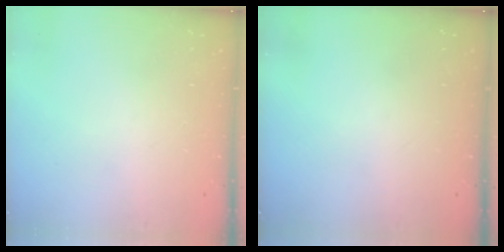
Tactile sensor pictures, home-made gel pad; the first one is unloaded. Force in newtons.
{"total": 0.0}